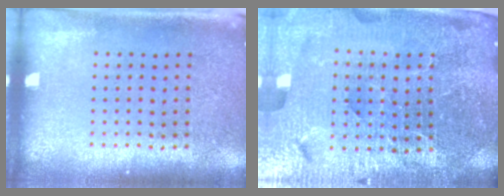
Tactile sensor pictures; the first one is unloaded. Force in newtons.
{"total": 6.0, "press": 5.3, "slide": 2.7}